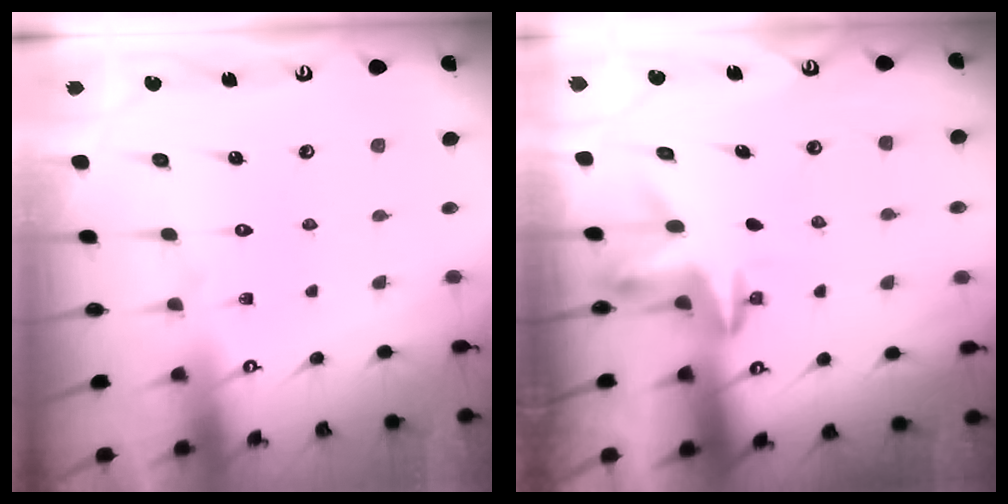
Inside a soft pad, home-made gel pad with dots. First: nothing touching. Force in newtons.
{"total": 3.3, "press": 3.3, "slide": 0.2}